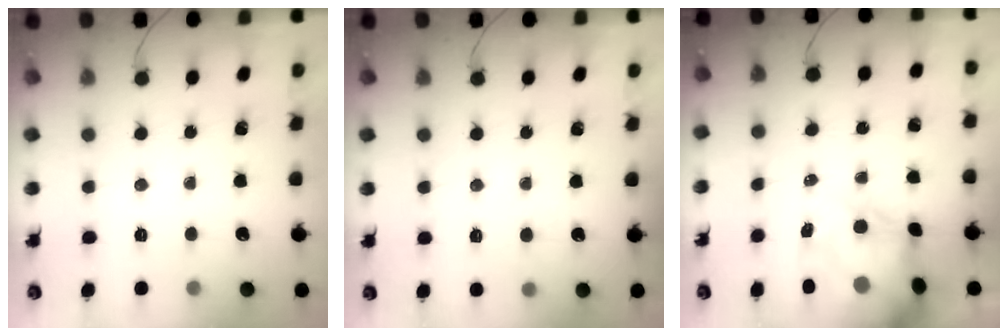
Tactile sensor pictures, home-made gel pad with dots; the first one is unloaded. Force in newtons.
{"total": 3.7, "press": 3.5, "slide": 1.3}
{"total": 12.1, "press": 11.6, "slide": 3.5}